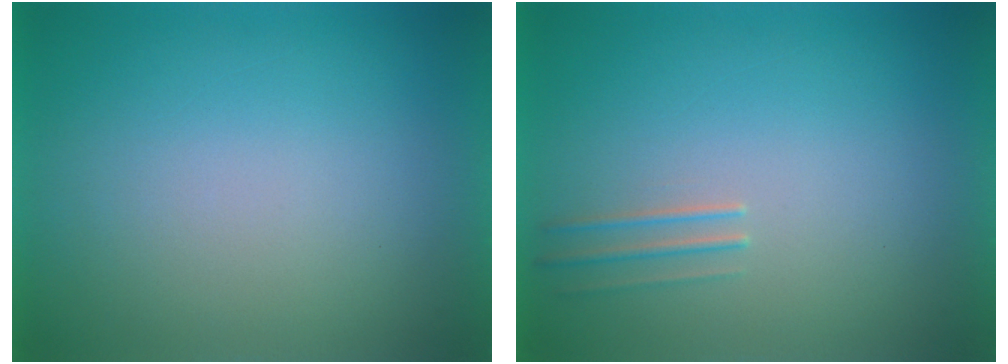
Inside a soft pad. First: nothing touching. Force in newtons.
{"total": 1.3}